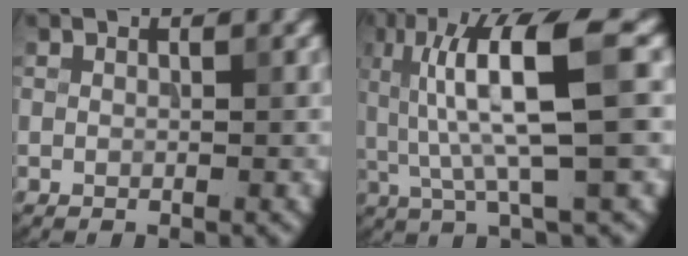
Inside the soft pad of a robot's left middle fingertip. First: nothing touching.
{"total": 9.1, "force": [1.4, 1.7, 8.9], "torque": [-0.156, 0.007, 0.028]}